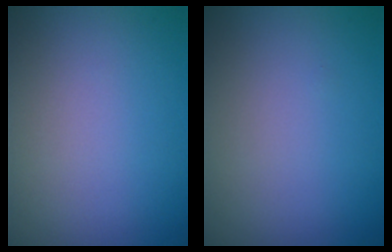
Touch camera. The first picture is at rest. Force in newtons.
{"total": 0.0}